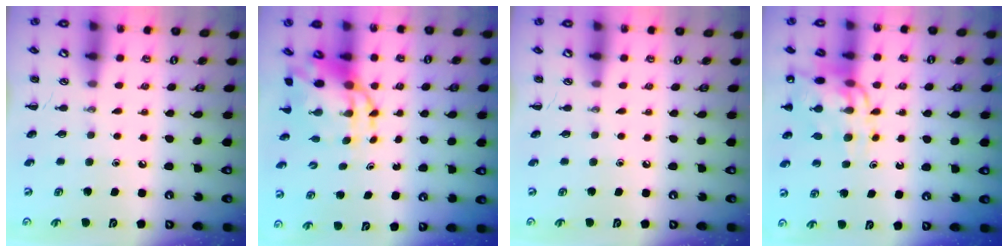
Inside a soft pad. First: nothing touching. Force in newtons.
{"total": 7.8, "press": 7.5, "slide": 2.0}
{"total": 0.0}
{"total": 12.6, "press": 12.1, "slide": 3.4}